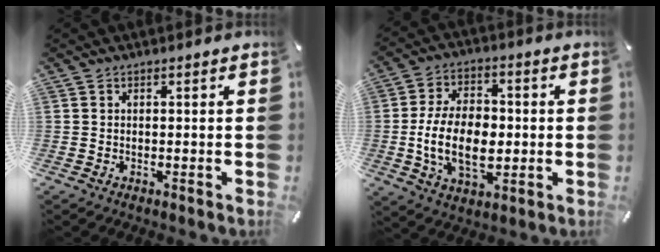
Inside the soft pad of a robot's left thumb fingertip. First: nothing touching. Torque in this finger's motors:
{"motor_torque": [1.94, 3.07, 1.01, -0.59, 0.27]}